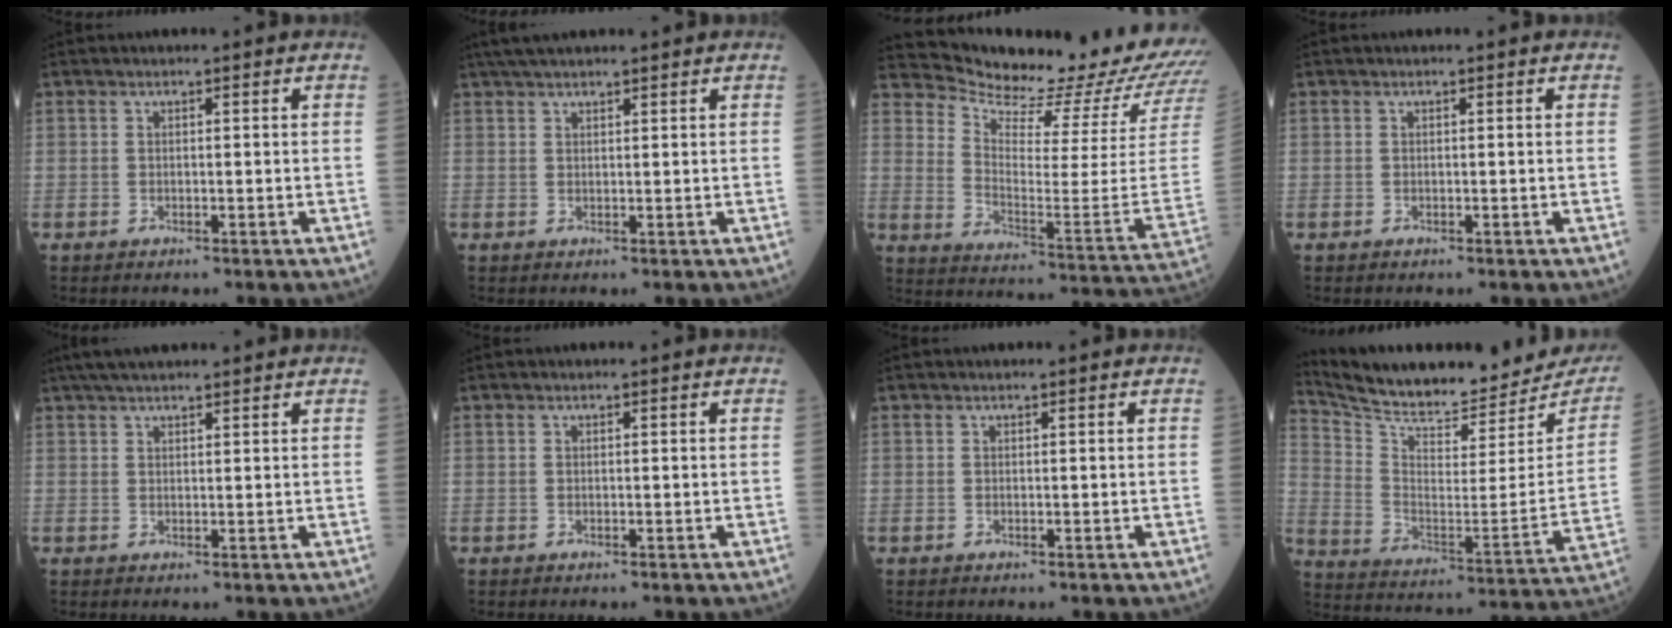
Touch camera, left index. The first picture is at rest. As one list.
[{"total": 5.7, "force": [4.8, 0.8, 2.9], "torque": [-0.045, 0.037, 0.084]}, {"total": 22.4, "force": [21.6, 0.6, 6.1], "torque": [-0.121, -0.130, 0.280]}, {"total": 0.0}, {"total": 6.9, "force": [5.8, 1.2, 3.5], "torque": [-0.054, 0.037, 0.096]}, {"total": 0.0}, {"total": 0.0}, {"total": 24.1, "force": [22.3, 4.9, 7.7], "torque": [-0.137, -0.071, 0.311]}]